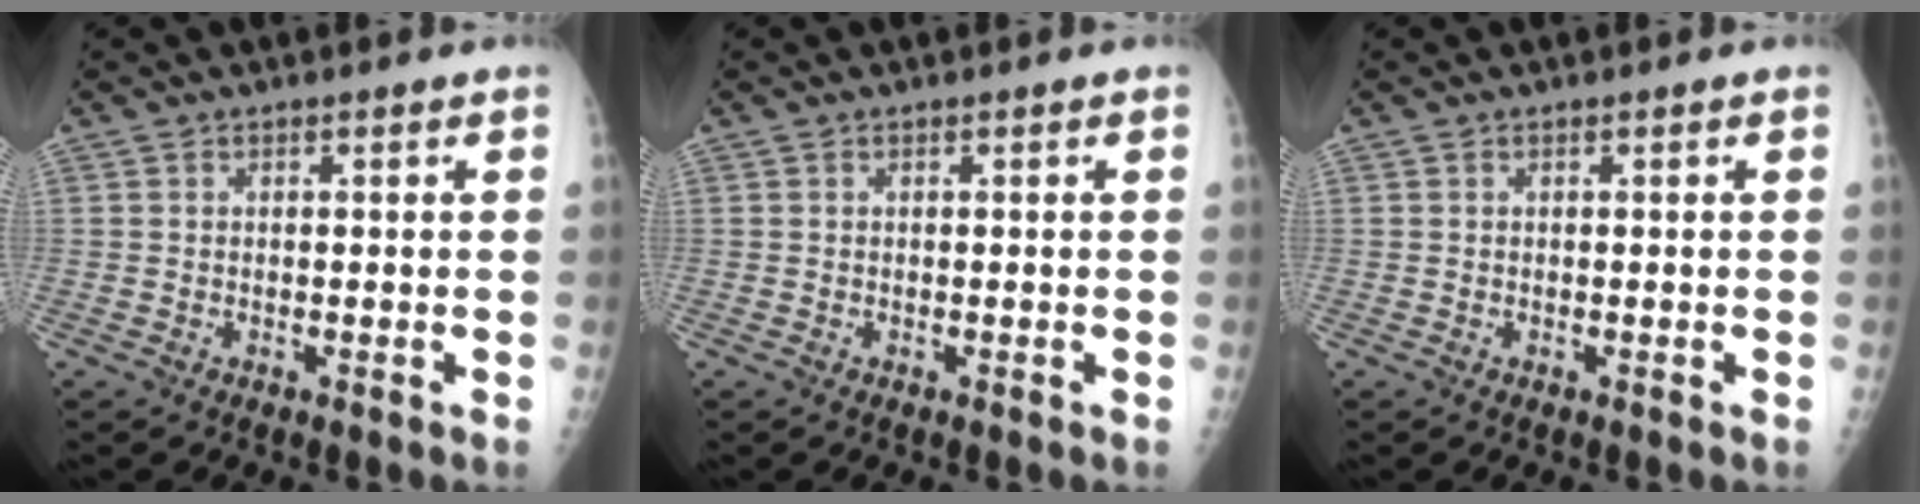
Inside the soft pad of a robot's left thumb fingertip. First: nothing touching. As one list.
[{"total": 0.0}, {"total": 0.0}]